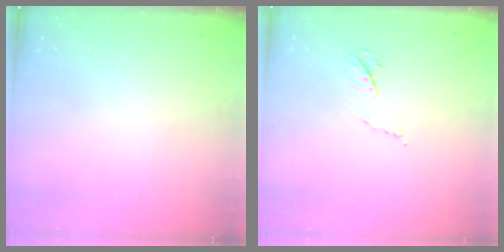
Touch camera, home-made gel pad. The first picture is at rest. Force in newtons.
{"total": 4.8, "press": 4.8, "slide": 0.6}